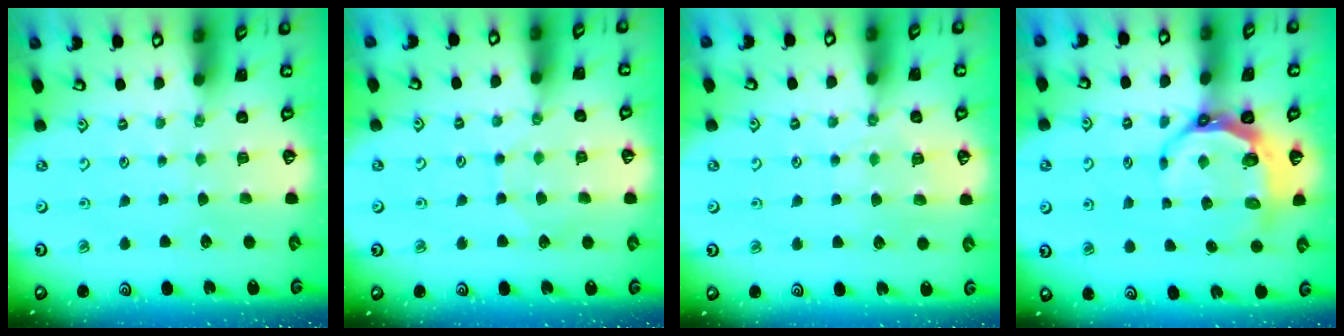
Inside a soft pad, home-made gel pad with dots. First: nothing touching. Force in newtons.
{"total": 4.5, "press": 4.5, "slide": 0.5}
{"total": 6.1, "press": 6.1, "slide": 0.6}
{"total": 7.0, "press": 6.2, "slide": 3.2}